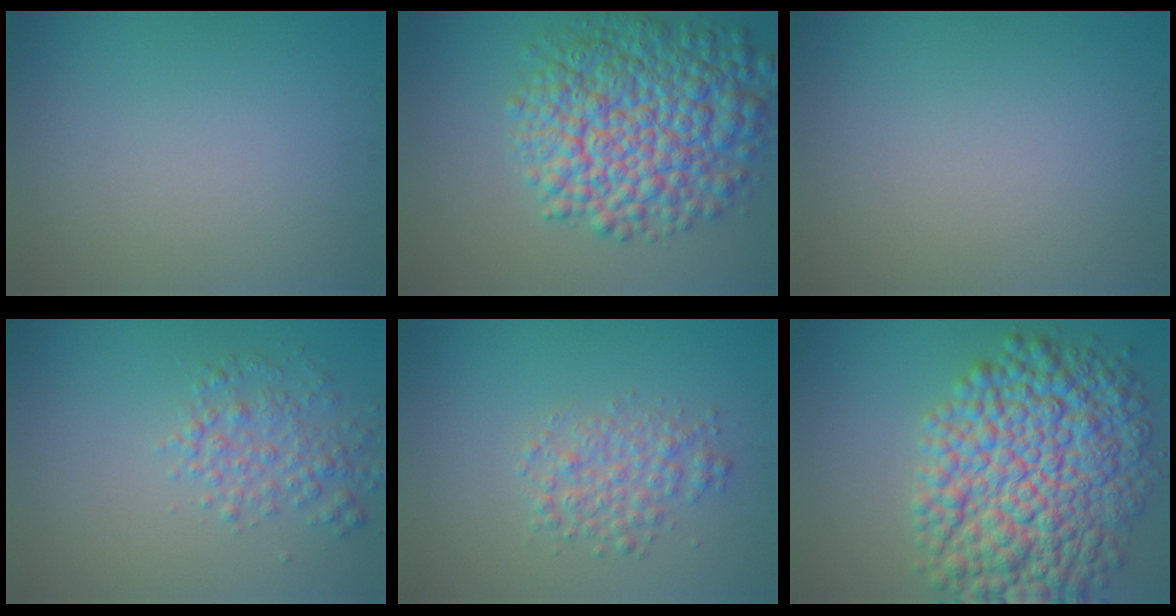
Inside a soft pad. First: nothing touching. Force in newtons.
{"total": 10.3, "press": 10.3, "slide": 0.2}
{"total": 0.0}
{"total": 2.9, "press": 2.9, "slide": 0.1}
{"total": 2.8, "press": 2.8, "slide": 0.1}
{"total": 12.9, "press": 12.9, "slide": 0.1}